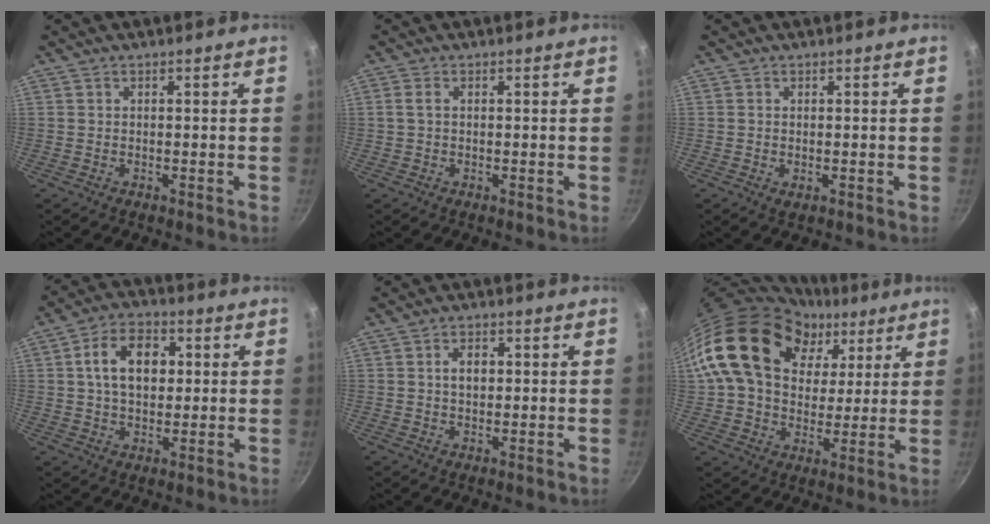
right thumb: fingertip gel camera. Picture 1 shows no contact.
{"total": 1.7, "force": [0.2, 1.1, 1.2], "torque": [-0.025, 0.006, 0.003]}
{"total": 1.0, "force": [0.0, 0.5, 0.8], "torque": [-0.013, -0.002, 0.000]}
{"total": 11.0, "force": [1.9, 7.5, 7.9], "torque": [-0.109, 0.013, 0.023]}
{"total": 3.5, "force": [0.5, 2.4, 2.5], "torque": [-0.028, 0.007, 0.007]}
{"total": 23.8, "force": [9.9, 16.6, 13.9], "torque": [-0.221, -0.002, 0.171]}